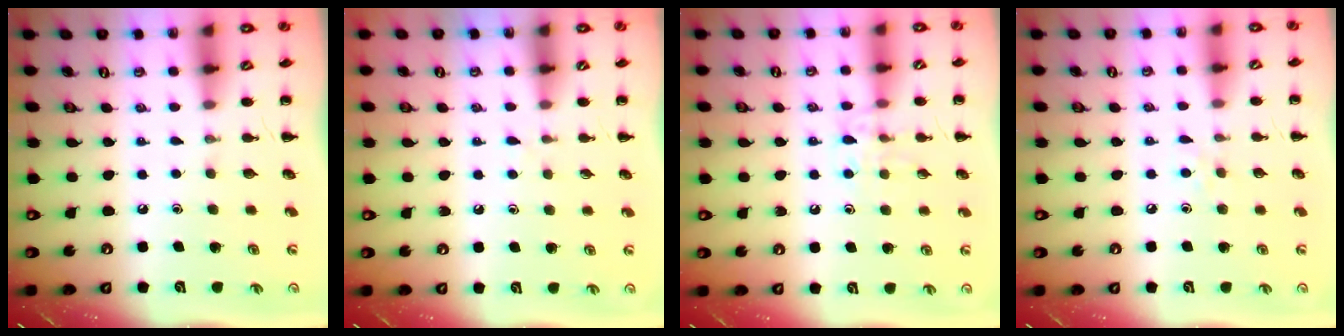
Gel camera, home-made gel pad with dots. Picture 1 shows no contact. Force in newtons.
{"total": 4.0, "press": 3.6, "slide": 1.7}
{"total": 8.4, "press": 8.2, "slide": 1.6}
{"total": 4.1, "press": 3.8, "slide": 1.5}